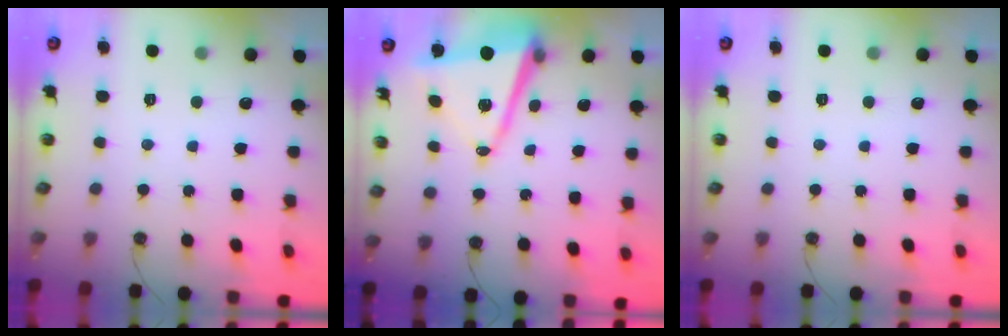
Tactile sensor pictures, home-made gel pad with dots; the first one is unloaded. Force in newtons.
{"total": 11.9, "press": 11.6, "slide": 2.7}
{"total": 0.0}